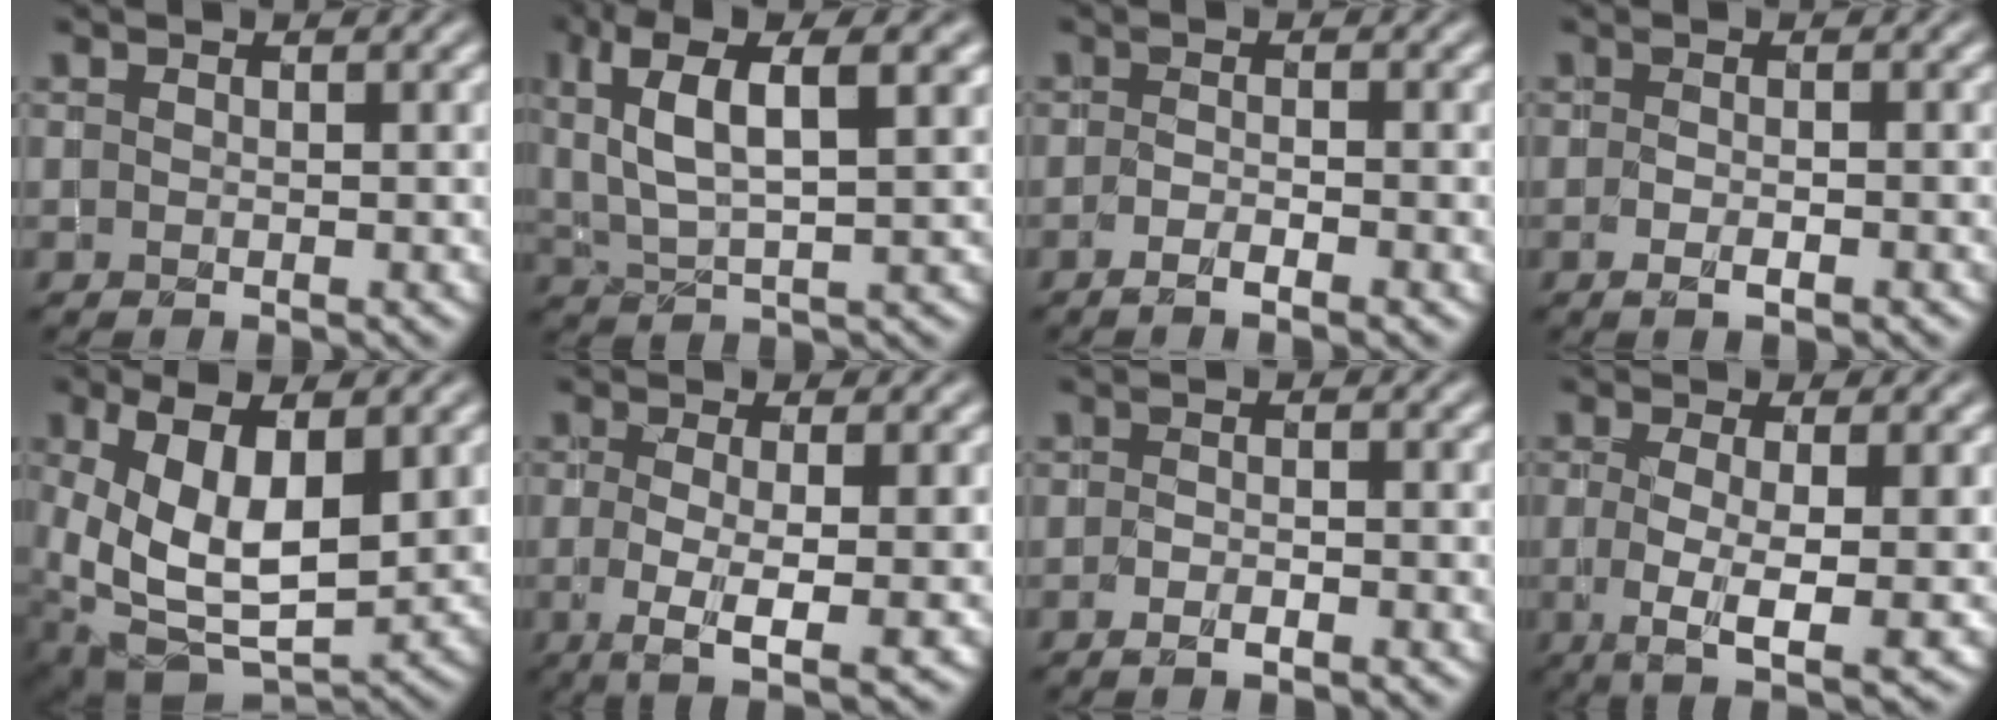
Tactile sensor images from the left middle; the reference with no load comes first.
{"total": 8.0, "force": [3.1, 2.9, 6.8], "torque": [-0.134, 0.013, 0.058]}
{"total": 2.3, "force": [-1.3, 0.5, 1.8], "torque": [-0.028, -0.001, -0.025]}
{"total": 1.3, "force": [-0.6, 0.4, 1.1], "torque": [-0.013, -0.002, -0.006]}
{"total": 11.5, "force": [1.6, 6.2, 9.5], "torque": [-0.183, -0.008, 0.029]}
{"total": 5.6, "force": [-0.9, 1.5, 5.3], "torque": [-0.088, -0.012, -0.013]}
{"total": 1.5, "force": [-1.0, 0.3, 1.0], "torque": [-0.017, 0.003, -0.016]}
{"total": 6.3, "force": [-1.0, 1.7, 6.0], "torque": [-0.097, -0.013, -0.017]}